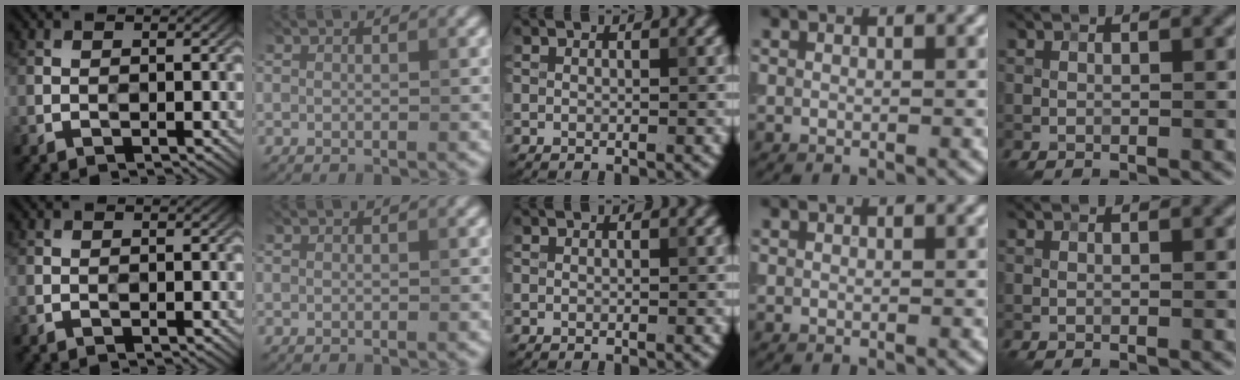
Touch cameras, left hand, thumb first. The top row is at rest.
{}